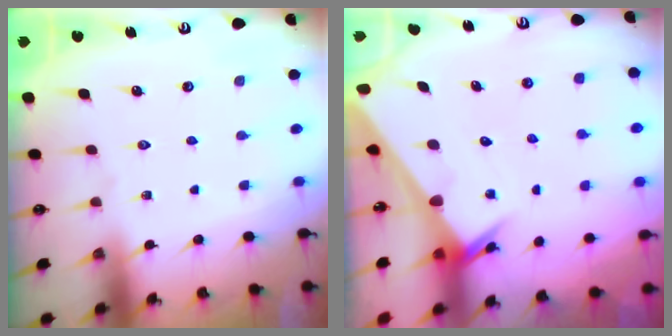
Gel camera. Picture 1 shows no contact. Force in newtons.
{"total": 2.1, "press": 2.1, "slide": 0.1}